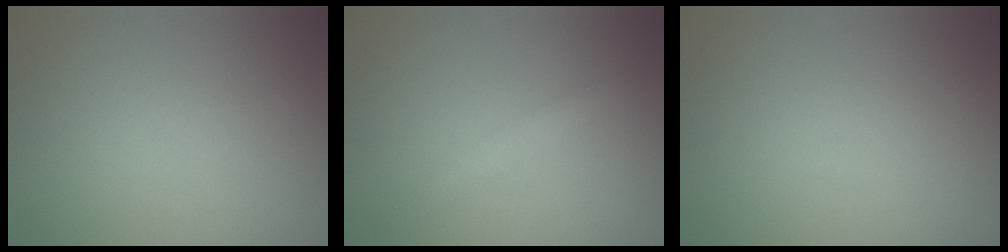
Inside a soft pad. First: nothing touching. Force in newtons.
{"total": 1.2, "press": 1.2, "slide": 0.0}
{"total": 0.0}